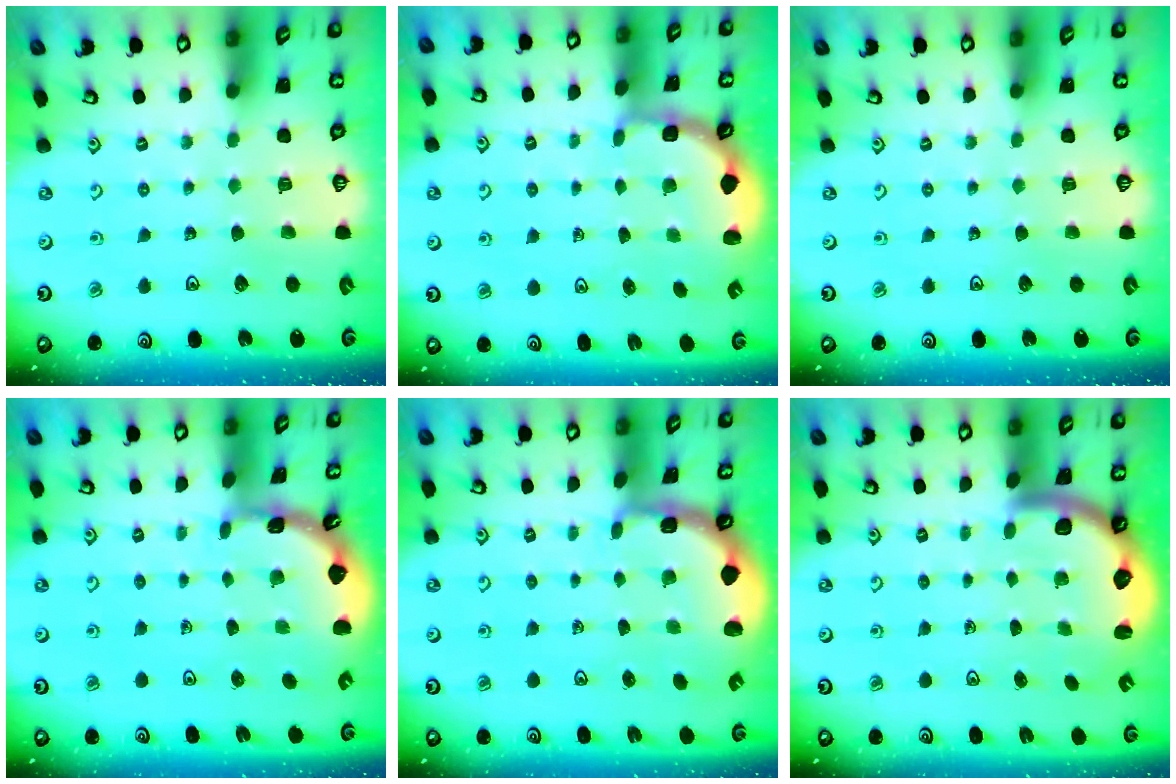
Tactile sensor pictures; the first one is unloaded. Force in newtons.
{"total": 2.4, "press": 1.7, "slide": 1.6}
{"total": 0.0}
{"total": 1.8, "press": 1.8, "slide": 0.1}
{"total": 1.8, "press": 1.6, "slide": 0.7}
{"total": 2.8, "press": 2.8, "slide": 0.5}